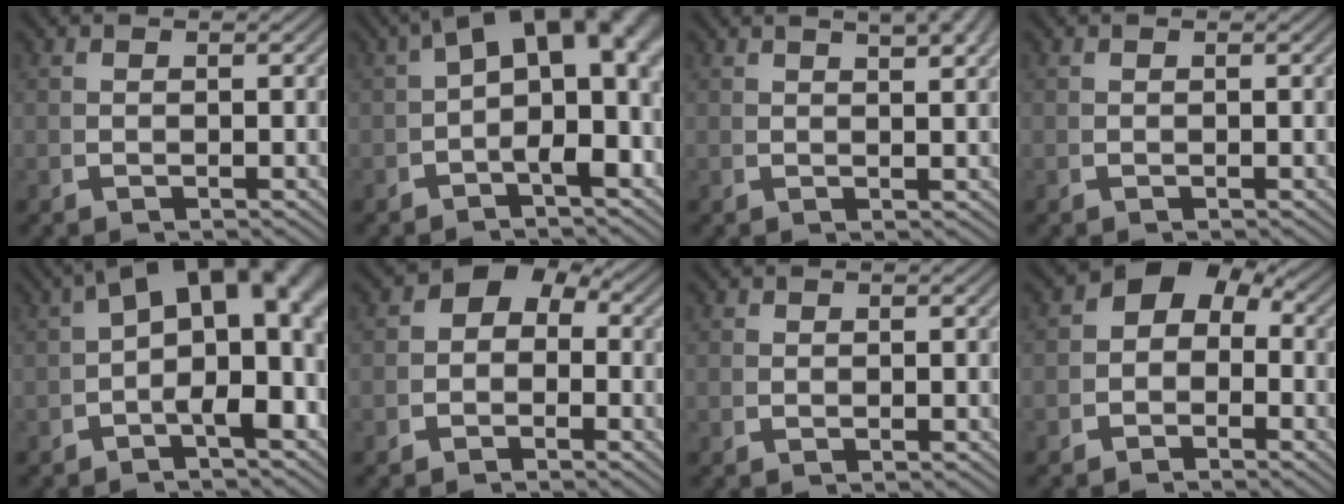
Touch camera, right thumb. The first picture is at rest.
{"total": 9.4, "force": [1.4, 4.6, 8.1], "torque": [-0.102, 0.001, 0.019]}
{"total": 4.3, "force": [2.5, 1.3, 3.2], "torque": [-0.029, 0.013, 0.038]}
{"total": 0.0}
{"total": 10.5, "force": [1.1, 5.3, 9.0], "torque": [-0.118, -0.008, 0.018]}
{"total": 3.5, "force": [0.6, 2.7, 2.1], "torque": [-0.026, 0.000, 0.007]}
{"total": 0.5, "force": [0.1, 0.5, 0.0], "torque": [-0.003, -0.004, 0.003]}
{"total": 4.3, "force": [0.1, 3.4, 2.6], "torque": [-0.035, -0.005, 0.002]}